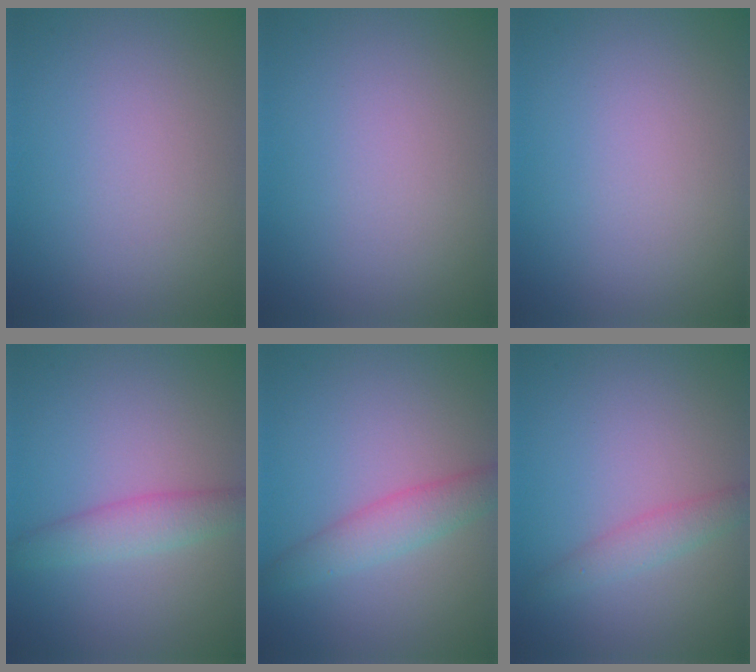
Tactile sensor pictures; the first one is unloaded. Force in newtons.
{"total": 0.0}
{"total": 0.0}
{"total": 2.7, "press": 2.7, "slide": 0.1}
{"total": 3.0, "press": 3.0, "slide": 0.1}
{"total": 1.9, "press": 1.9, "slide": 0.0}